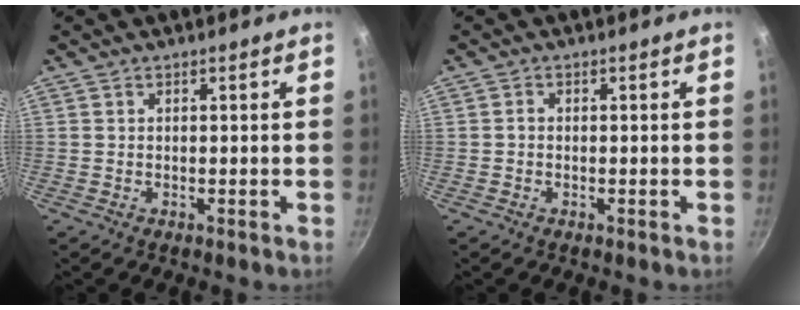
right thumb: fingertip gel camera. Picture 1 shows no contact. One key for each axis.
{"total": 0.7, "fx": -0.2, "fy": 0.6, "fz": 0.4, "tx": -0.006, "ty": 0.005, "tz": -0.004}